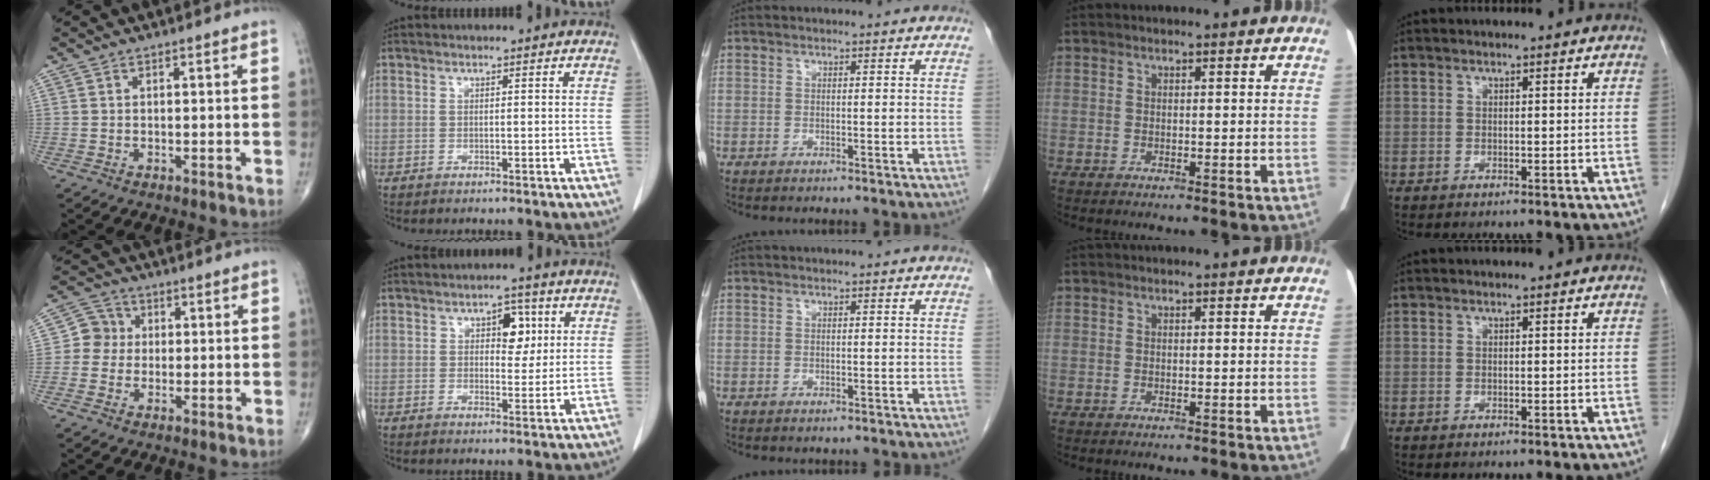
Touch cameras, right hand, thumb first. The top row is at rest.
{"thumb": {"total": 4.9, "force": [0.0, 4.7, 1.4], "torque": [0.005, 0.012, -0.013]}, "index": {"total": 4.6, "force": [1.5, 2.6, 3.5], "torque": [-0.044, 0.009, 0.022]}}